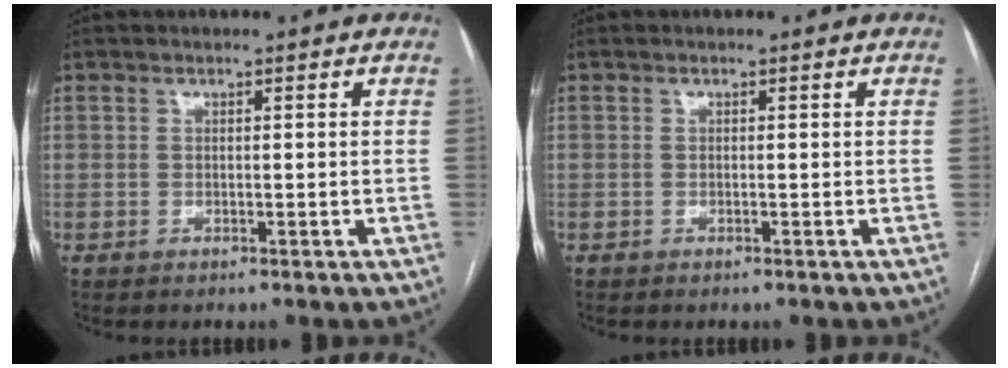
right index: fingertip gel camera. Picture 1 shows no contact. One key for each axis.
{"total": 0.0}